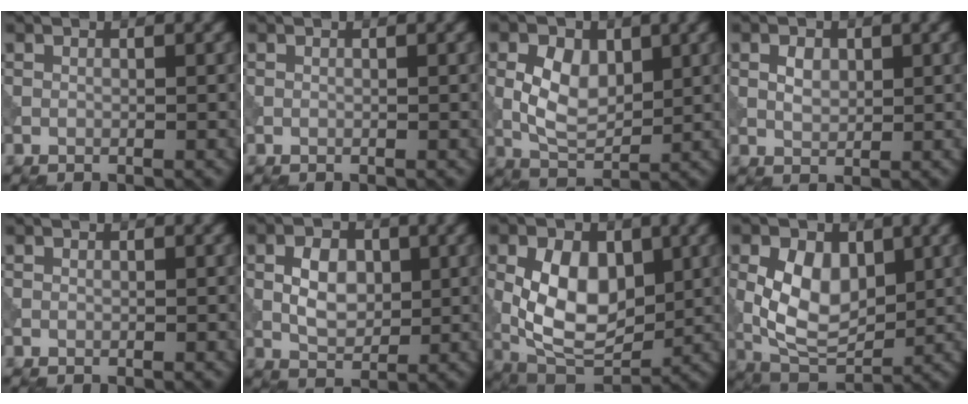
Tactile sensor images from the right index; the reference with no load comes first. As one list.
[{"total": 0.0}, {"total": 4.9, "force": [0.7, 3.2, 3.7], "torque": [-0.076, -0.002, 0.012]}, {"total": 1.8, "force": [0.5, 1.2, 1.3], "torque": [-0.023, 0.000, 0.008]}, {"total": 0.0}, {"total": 3.9, "force": [0.5, 2.5, 2.9], "torque": [-0.053, 0.001, 0.006]}, {"total": 8.9, "force": [0.8, 5.4, 6.9], "torque": [-0.134, -0.004, 0.010]}, {"total": 7.2, "force": [1.0, 4.5, 5.6], "torque": [-0.108, -0.004, 0.015]}]